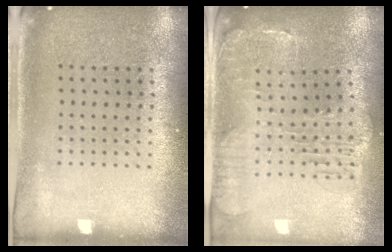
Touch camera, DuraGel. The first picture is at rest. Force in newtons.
{"total": 1.5, "press": 1.4, "slide": 0.4}